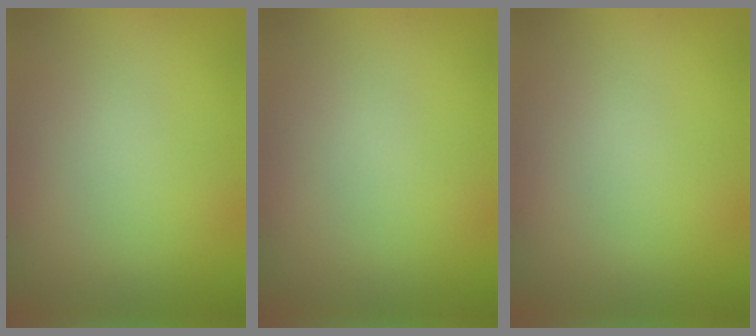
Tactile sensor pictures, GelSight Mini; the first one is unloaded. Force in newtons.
{"total": 0.0}
{"total": 0.0}